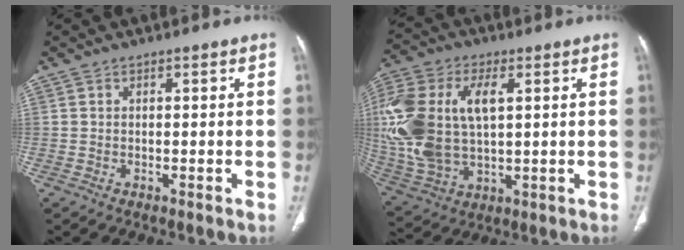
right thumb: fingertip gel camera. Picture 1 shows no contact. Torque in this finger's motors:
{"motor_torque": [2.17, 2.84, 2.30, 0.01, 0.28]}